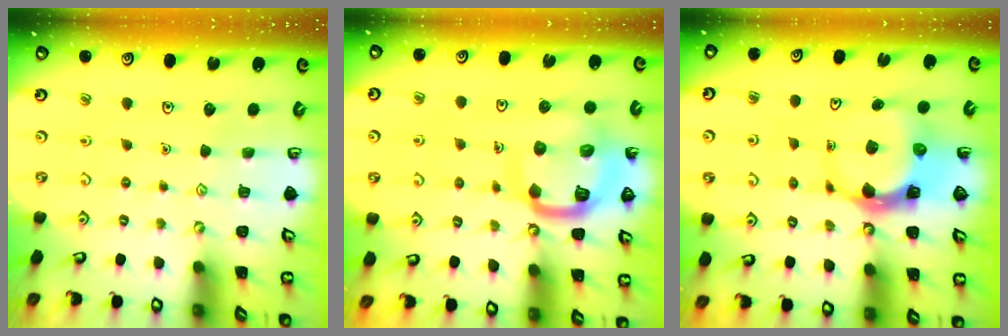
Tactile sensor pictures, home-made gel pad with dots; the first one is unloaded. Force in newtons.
{"total": 13.4, "press": 13.4, "slide": 1.5}
{"total": 5.5, "press": 5.5, "slide": 0.9}